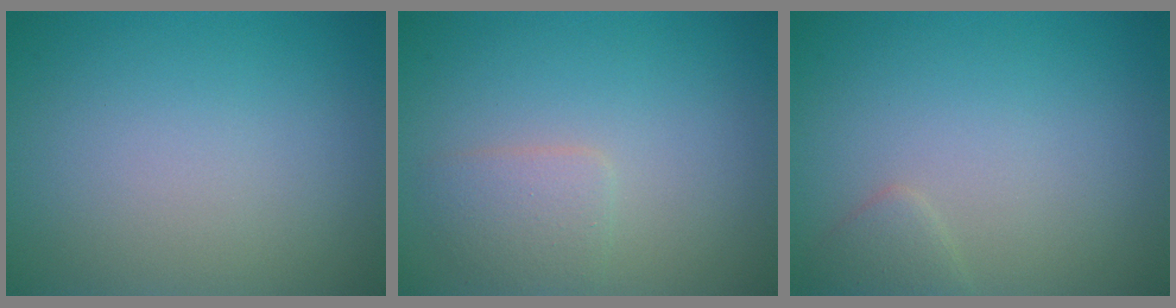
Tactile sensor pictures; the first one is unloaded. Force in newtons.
{"total": 2.0, "press": 2.0, "slide": 0.1}
{"total": 1.2, "press": 1.2, "slide": 0.1}